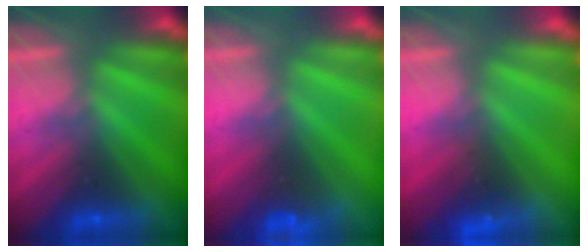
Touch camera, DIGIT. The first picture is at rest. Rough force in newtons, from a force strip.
{"total": 3.5}
{"total": 2.4}